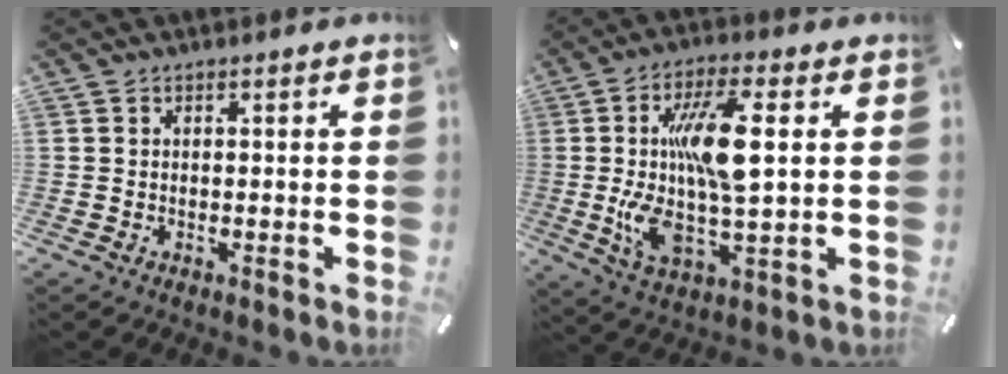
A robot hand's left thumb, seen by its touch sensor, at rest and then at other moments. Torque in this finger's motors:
{"motor_torque": [2.04, 2.97, 2.38, -0.39, 0.64]}